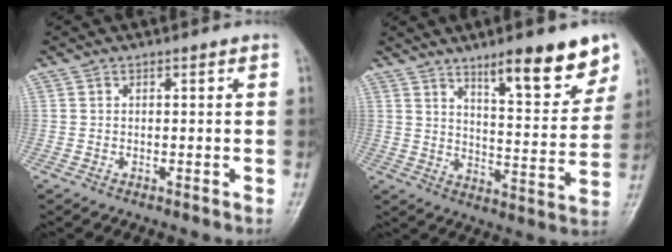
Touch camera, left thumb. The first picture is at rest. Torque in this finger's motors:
{"motor_torque": [0.48, 0.43, 1.14, -1.63, 0.17]}